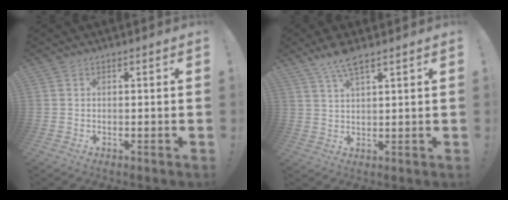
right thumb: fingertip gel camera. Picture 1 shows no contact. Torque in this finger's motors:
{"motor_torque": [-0.09, 0.09, 0.00, 0.00, 0.01]}